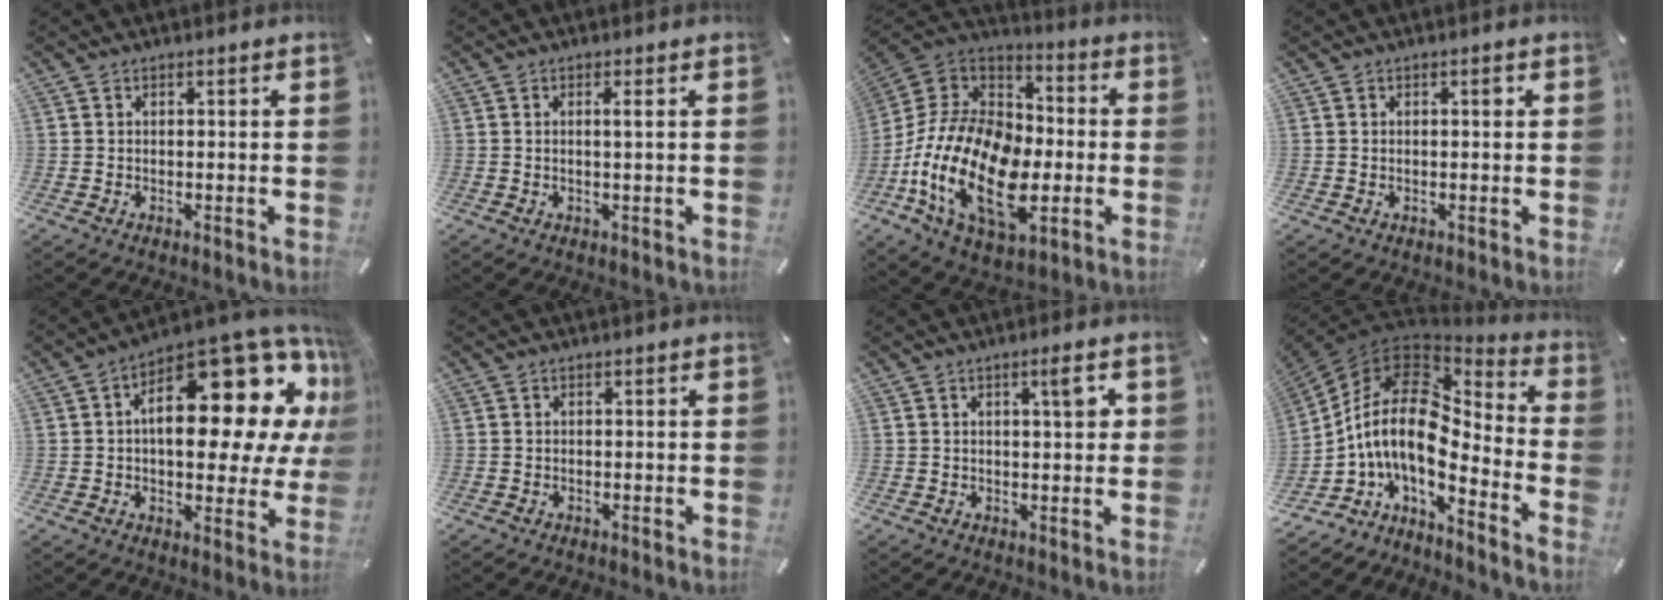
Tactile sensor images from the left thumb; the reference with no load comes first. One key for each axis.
{"total": 2.0, "fx": 0.5, "fy": -0.2, "fz": 1.9, "tx": -0.038, "ty": -0.005, "tz": 0.008}
{"total": 24.2, "fx": -8.4, "fy": 14.6, "fz": 17.4, "tx": -0.387, "ty": 0.020, "tz": -0.141}
{"total": 1.2, "fx": 0.4, "fy": 0.4, "fz": 1.1, "tx": -0.007, "ty": -0.004, "tz": 0.003}
{"total": 22.5, "fx": 8.3, "fy": 10.6, "fz": 18.0, "tx": -0.231, "ty": -0.078, "tz": 0.135}
{"total": 0.0}
{"total": 4.9, "fx": 1.6, "fy": 1.4, "fz": 4.4, "tx": -0.066, "ty": -0.004, "tz": 0.019}
{"total": 15.7, "fx": -0.9, "fy": 8.6, "fz": 13.1, "tx": -0.297, "ty": -0.024, "tz": -0.027}